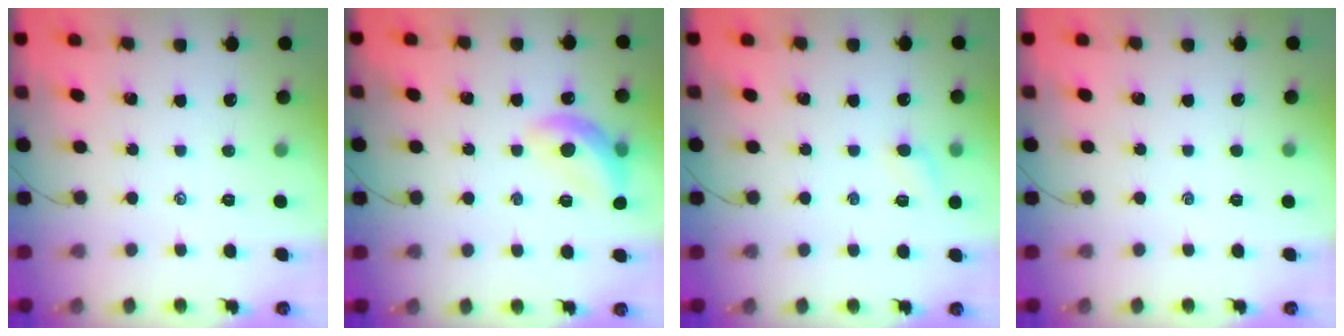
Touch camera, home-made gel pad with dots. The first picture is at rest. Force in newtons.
{"total": 12.8, "press": 12.7, "slide": 1.4}
{"total": 5.3, "press": 5.1, "slide": 1.6}
{"total": 0.0}